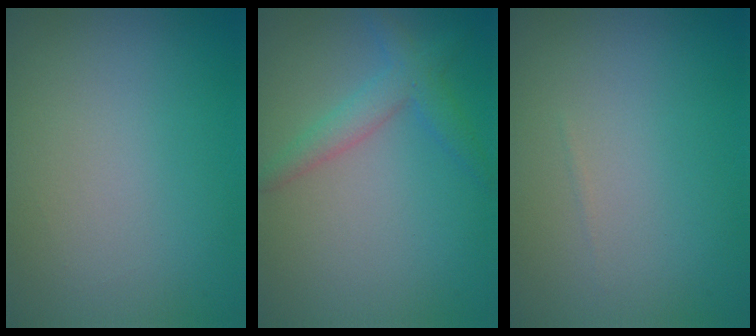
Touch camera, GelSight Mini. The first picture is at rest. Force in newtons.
{"total": 2.6, "press": 2.6, "slide": 0.2}
{"total": 0.0}